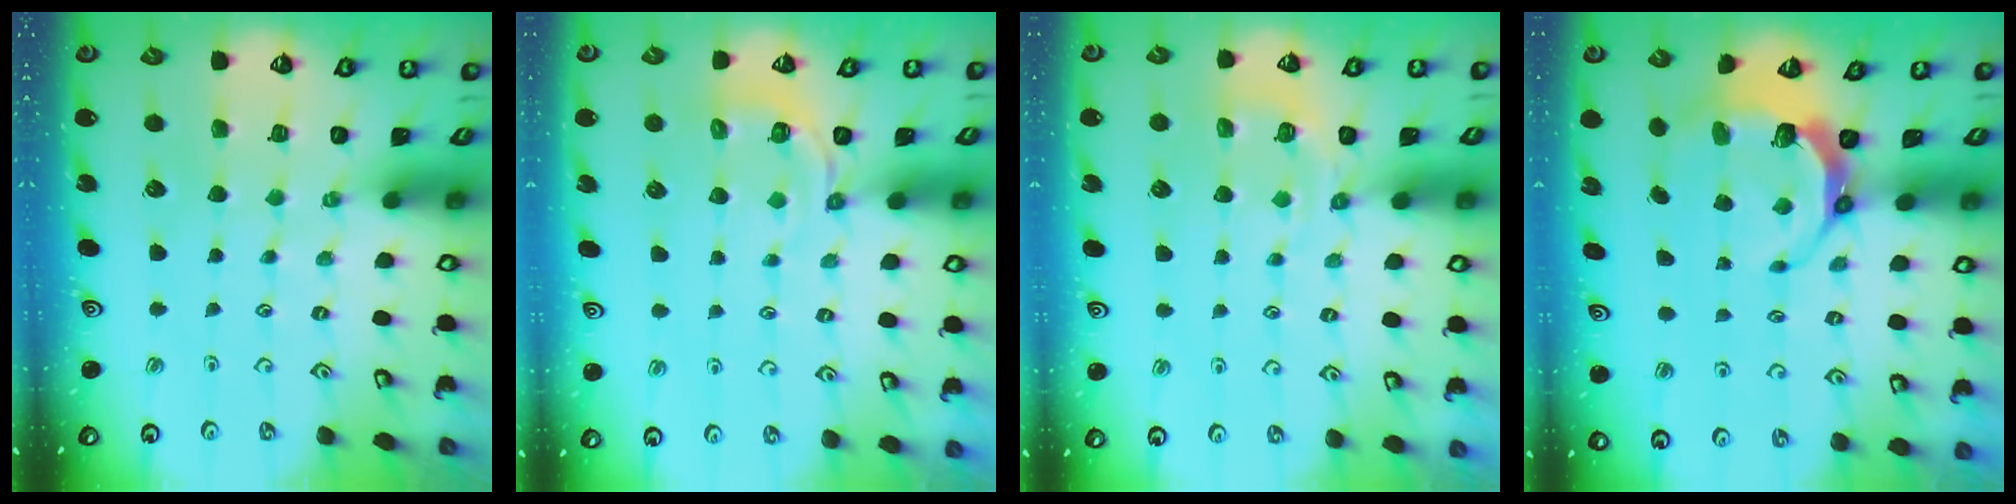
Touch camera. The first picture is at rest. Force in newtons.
{"total": 4.5, "press": 4.1, "slide": 1.8}
{"total": 5.0, "press": 4.7, "slide": 1.8}
{"total": 7.5, "press": 6.3, "slide": 4.2}